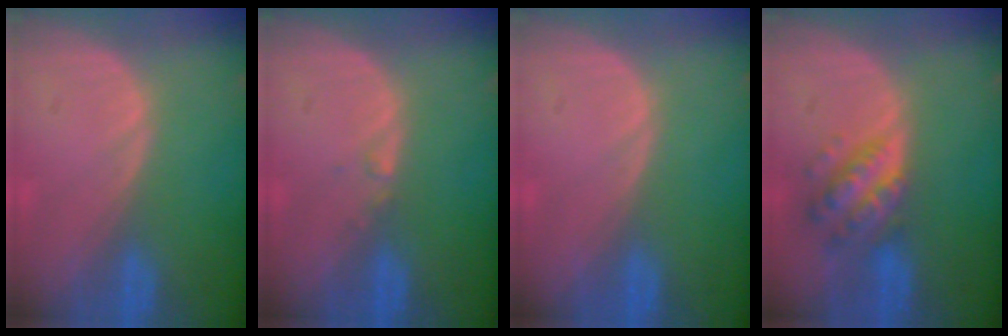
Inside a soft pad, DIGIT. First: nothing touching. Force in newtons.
{"total": 0.6, "press": 0.6, "slide": 0.2}
{"total": 0.0}
{"total": 6.4, "press": 5.7, "slide": 2.9}